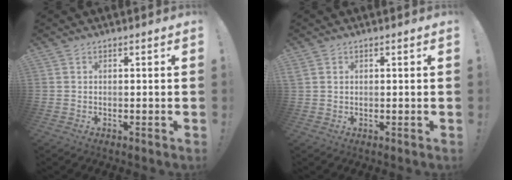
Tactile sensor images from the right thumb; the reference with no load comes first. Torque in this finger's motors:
{"motor_torque": [0.37, 0.37, 0.23, 0.10, 0.09]}